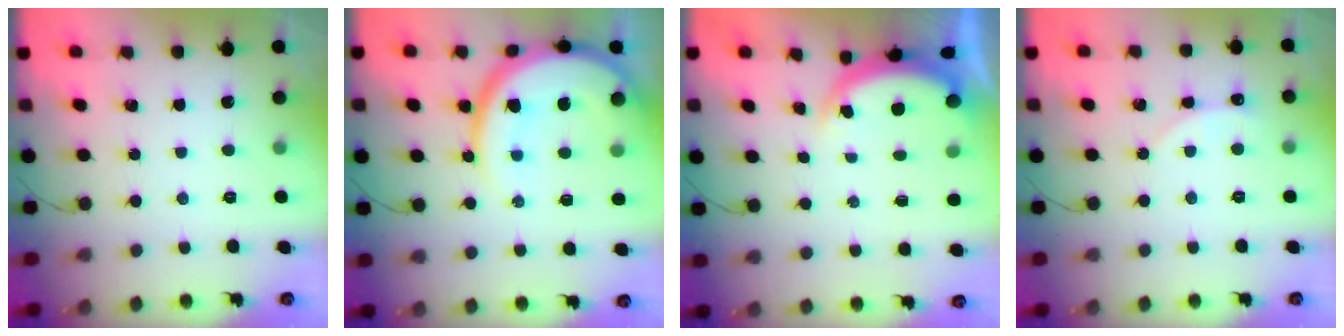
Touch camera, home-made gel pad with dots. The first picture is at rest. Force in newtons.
{"total": 16.0, "press": 15.9, "slide": 1.9}
{"total": 5.0, "press": 4.8, "slide": 1.3}
{"total": 2.7, "press": 2.7, "slide": 0.4}